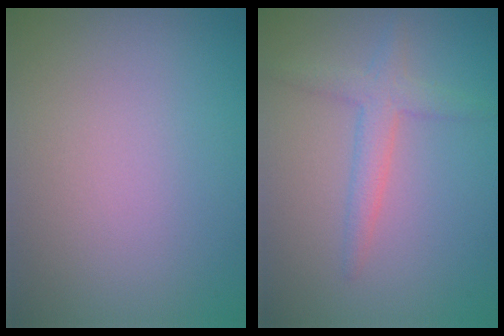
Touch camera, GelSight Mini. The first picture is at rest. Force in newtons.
{"total": 2.5, "press": 2.5, "slide": 0.1}